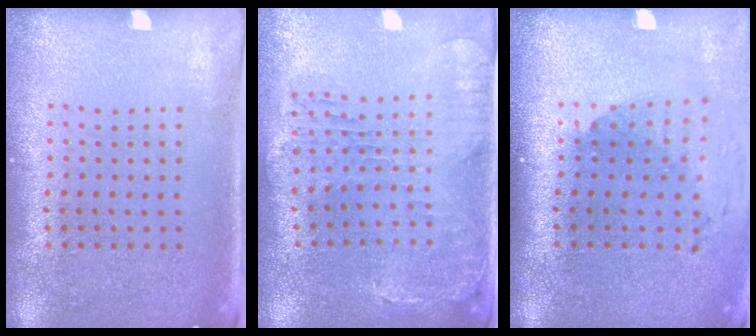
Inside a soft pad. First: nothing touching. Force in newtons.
{"total": 0.7, "press": 0.6, "slide": 0.2}
{"total": 1.8, "press": 1.4, "slide": 1.2}